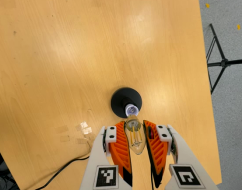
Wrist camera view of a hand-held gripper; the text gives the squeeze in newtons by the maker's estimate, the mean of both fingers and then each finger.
{"total": 21.5, "left": 24.6, "right": 18.4}